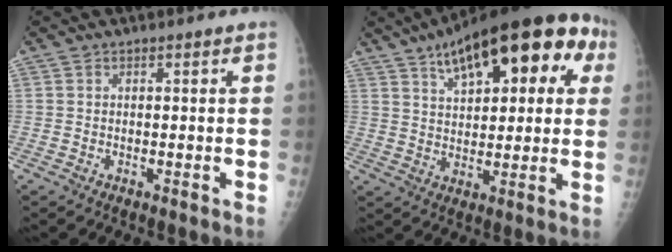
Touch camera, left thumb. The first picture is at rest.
{"total": 22.1, "force": [9.4, 9.6, 17.5], "torque": [-0.229, 0.016, 0.136]}